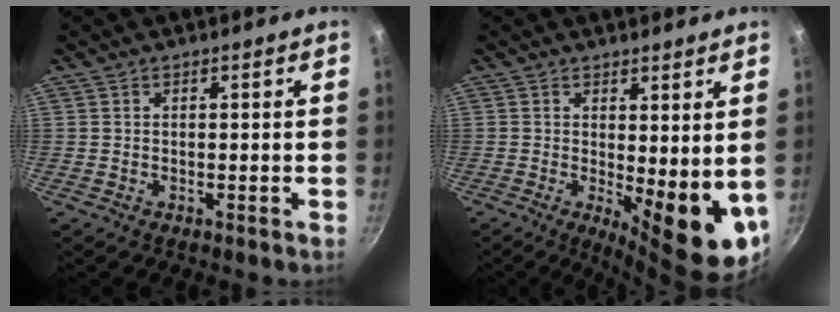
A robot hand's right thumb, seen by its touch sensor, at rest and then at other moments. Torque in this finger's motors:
{"motor_torque": [-0.45, 1.11, 0.26, -0.07, 0.34]}